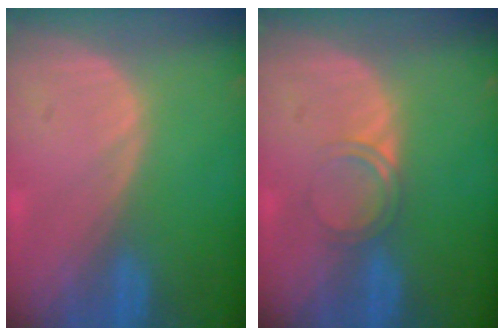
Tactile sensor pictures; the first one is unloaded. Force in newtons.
{"total": 2.4, "press": 2.4, "slide": 0.2}